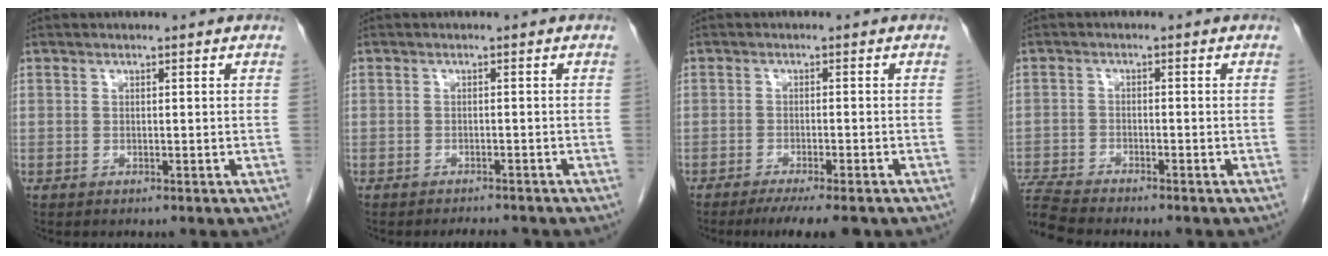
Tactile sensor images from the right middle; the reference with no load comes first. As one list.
[{"total": 2.3, "force": [-2.3, 0.3, 0.4], "torque": [-0.007, -0.006, -0.030]}, {"total": 7.7, "force": [-6.1, 0.9, 4.6], "torque": [-0.054, -0.012, -0.090]}, {"total": 7.1, "force": [-6.8, 0.0, 2.1], "torque": [-0.043, -0.016, -0.124]}]